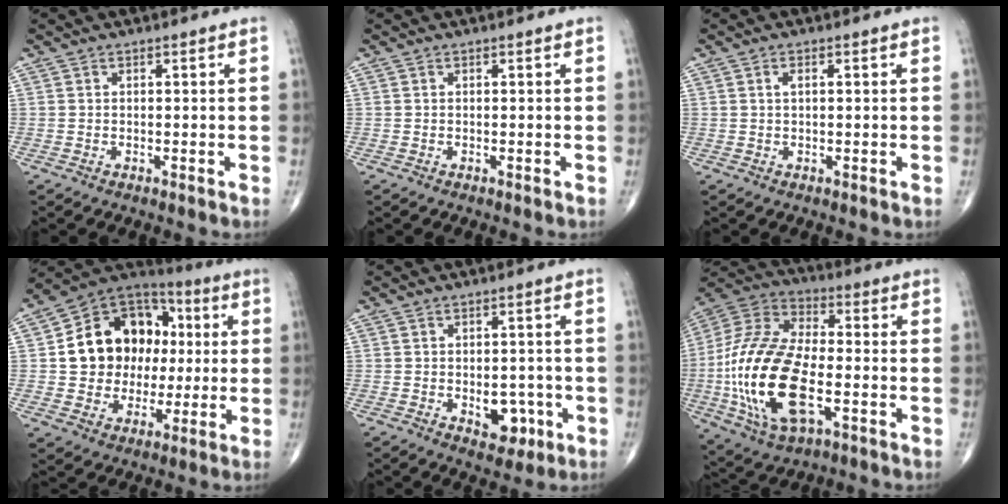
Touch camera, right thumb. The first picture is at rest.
{"total": 0.0}
{"total": 1.4, "force": [0.5, 0.6, 1.2], "torque": [-0.025, 0.005, 0.008]}
{"total": 18.3, "force": [1.9, 14.8, 10.6], "torque": [-0.125, 0.025, 0.034]}
{"total": 6.1, "force": [-1.8, 3.9, 4.3], "torque": [-0.029, 0.008, -0.016]}
{"total": 24.4, "force": [-4.8, 11.9, 20.7], "torque": [-0.442, 0.008, -0.083]}